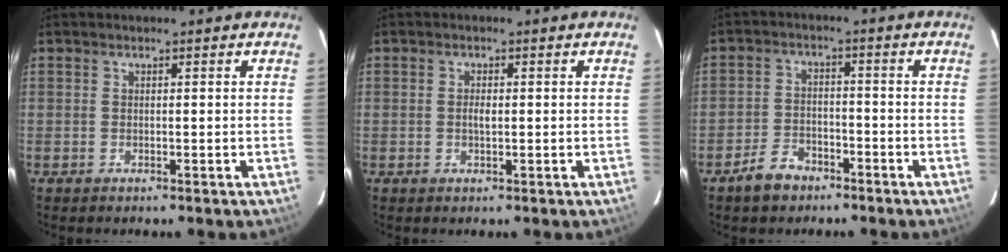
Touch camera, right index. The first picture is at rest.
{"total": 1.6, "force": [-0.1, 0.6, 1.4], "torque": [-0.026, 0.001, -0.002]}
{"total": 6.0, "force": [-4.3, 3.6, 2.1], "torque": [-0.059, 0.015, -0.070]}